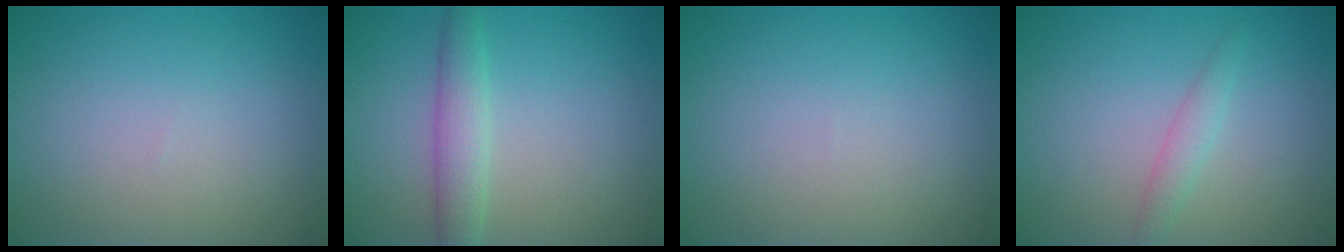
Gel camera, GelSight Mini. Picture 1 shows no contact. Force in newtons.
{"total": 2.9, "press": 2.9, "slide": 0.2}
{"total": 0.0}
{"total": 1.4, "press": 1.4, "slide": 0.1}